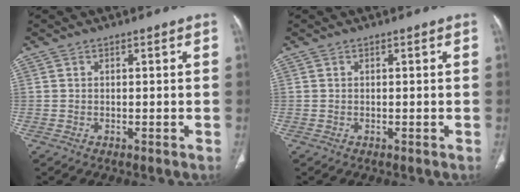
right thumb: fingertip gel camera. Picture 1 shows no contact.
{"total": 0.0}